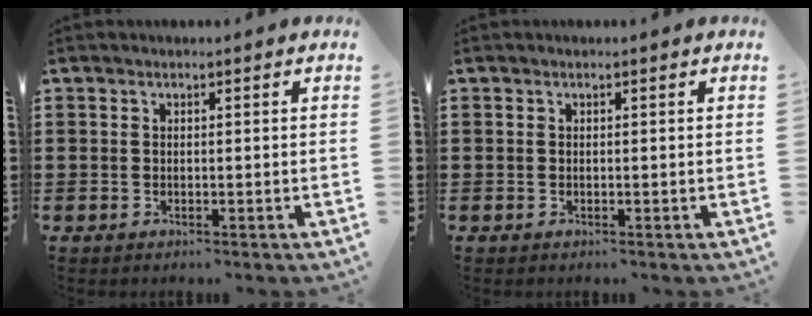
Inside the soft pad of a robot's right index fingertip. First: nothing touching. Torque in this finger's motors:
{"motor_torque": [-0.05, 0.05, 0.00, 0.00]}